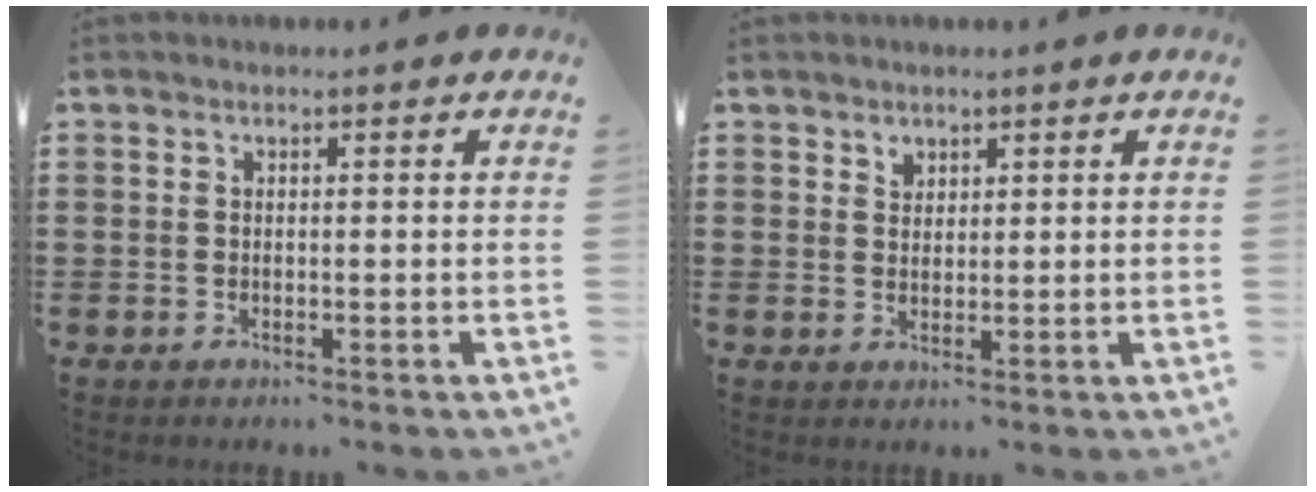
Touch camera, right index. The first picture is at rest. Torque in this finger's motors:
{"motor_torque": [0.03, -0.03, 0.00, 0.02]}